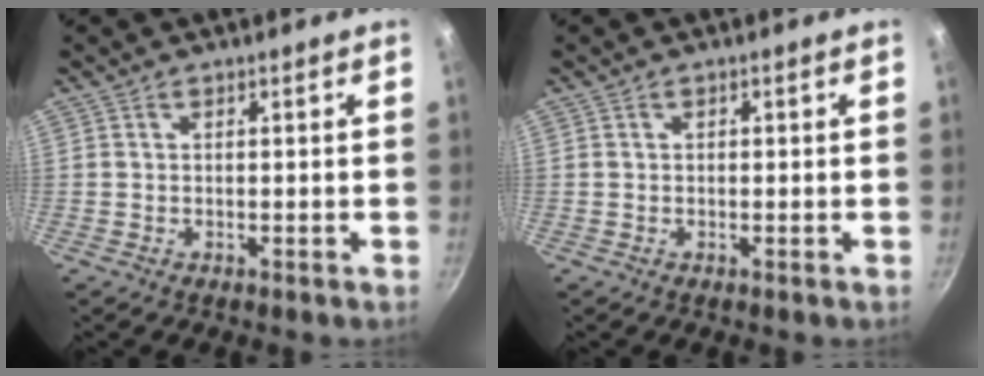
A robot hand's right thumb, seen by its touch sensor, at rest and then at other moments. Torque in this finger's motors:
{"motor_torque": [-0.28, 0.01, -0.23, 0.35, 0.04]}